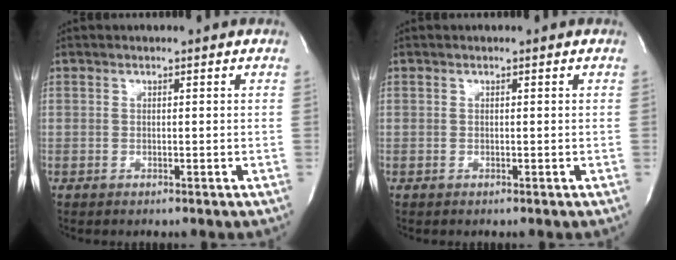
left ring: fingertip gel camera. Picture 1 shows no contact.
{"total": 0.0}